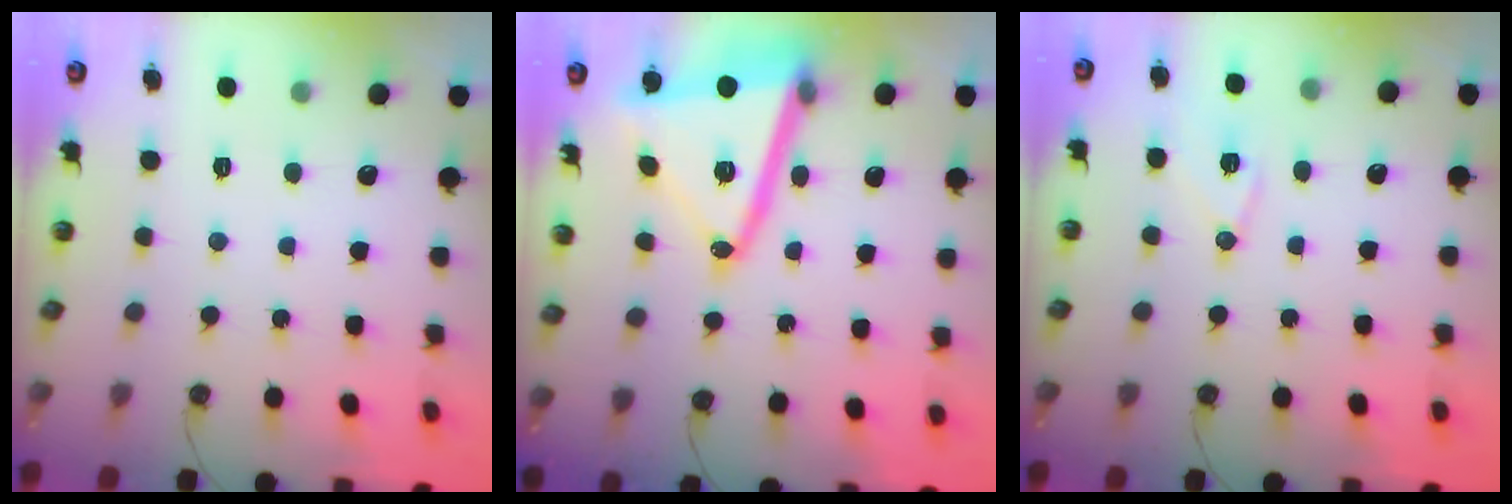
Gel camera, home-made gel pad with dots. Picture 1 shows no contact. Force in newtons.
{"total": 18.7, "press": 18.5, "slide": 2.8}
{"total": 9.3, "press": 9.1, "slide": 1.9}